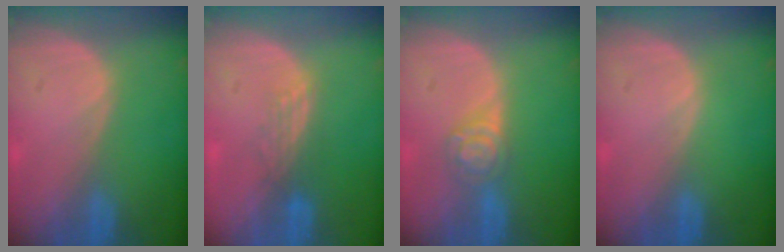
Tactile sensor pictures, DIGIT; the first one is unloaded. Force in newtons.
{"total": 2.9, "press": 2.4, "slide": 1.6}
{"total": 4.3, "press": 3.9, "slide": 1.8}
{"total": 0.0}